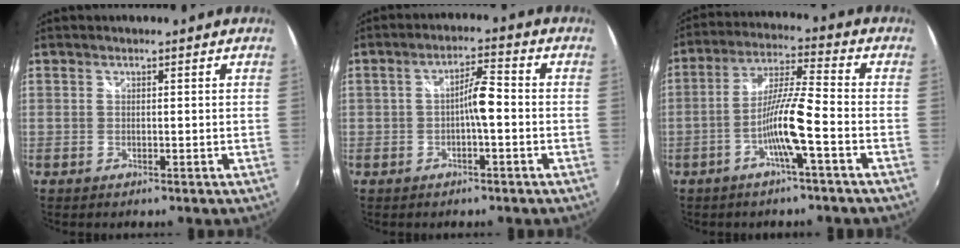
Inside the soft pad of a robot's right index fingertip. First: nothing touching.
{"total": 3.4, "force": [-0.9, -1.1, 3.1], "torque": [-0.048, 0.002, -0.013]}
{"total": 9.2, "force": [-4.0, -0.3, 8.3], "torque": [-0.171, 0.005, -0.078]}